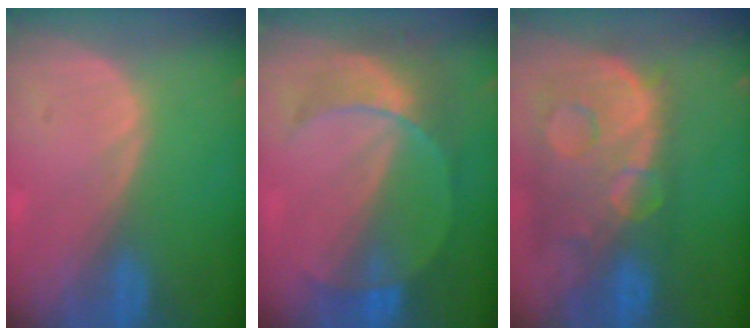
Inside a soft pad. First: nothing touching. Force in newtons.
{"total": 7.3, "press": 6.9, "slide": 2.6}
{"total": 13.8, "press": 11.2, "slide": 8.1}